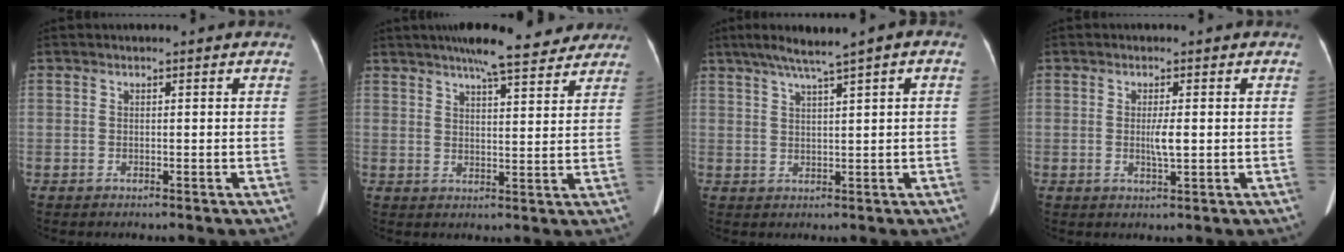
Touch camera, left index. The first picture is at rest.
{"total": 12.6, "force": [10.5, 2.2, 6.6], "torque": [-0.093, 0.019, 0.140]}
{"total": 6.9, "force": [3.7, 0.1, 5.8], "torque": [-0.097, 0.025, 0.062]}
{"total": 2.5, "force": [0.0, 0.3, 2.5], "torque": [-0.048, -0.003, 0.001]}